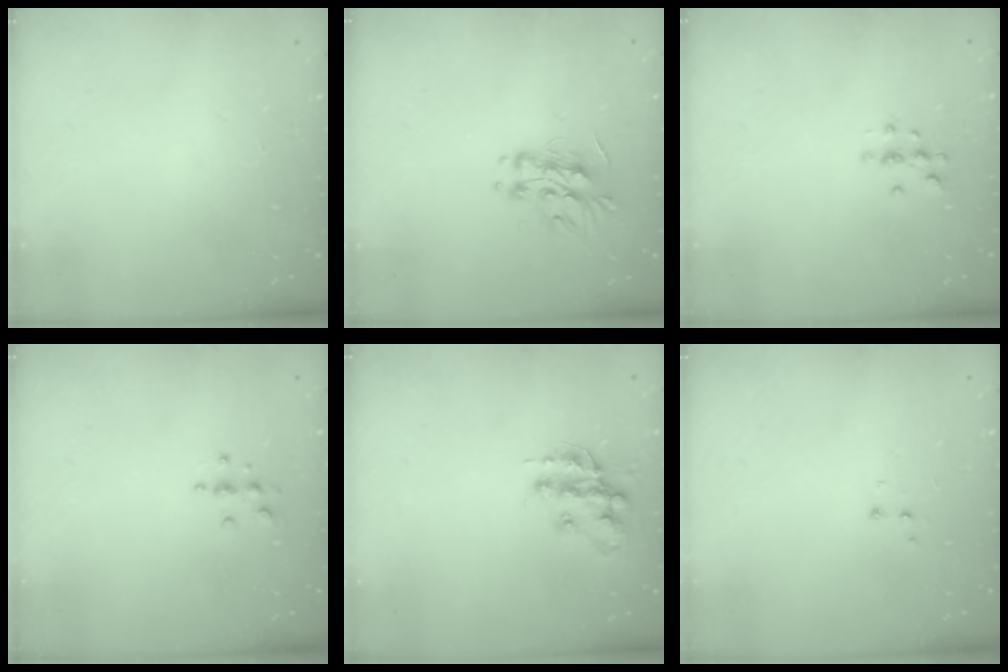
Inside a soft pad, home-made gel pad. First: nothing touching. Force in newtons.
{"total": 11.1, "press": 11.1, "slide": 0.2}
{"total": 4.9, "press": 4.9, "slide": 0.5}
{"total": 4.6, "press": 4.5, "slide": 0.6}
{"total": 14.0, "press": 14.0, "slide": 0.7}
{"total": 3.4, "press": 3.3, "slide": 0.6}